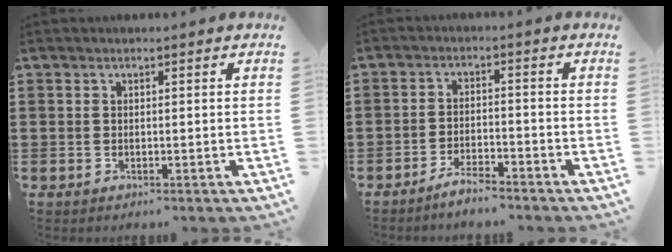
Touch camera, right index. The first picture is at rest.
{"total": 3.4, "force": [-3.3, 0.2, 0.8], "torque": [-0.017, 0.006, -0.065]}